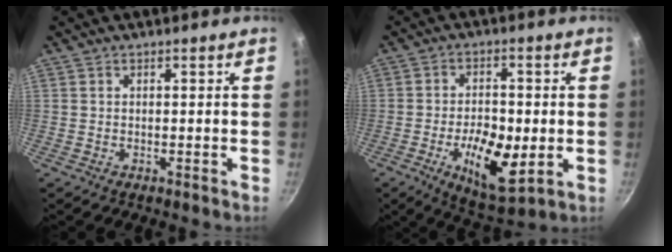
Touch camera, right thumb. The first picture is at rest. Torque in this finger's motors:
{"motor_torque": [-0.69, 0.71, 0.16, -0.17, 0.19]}